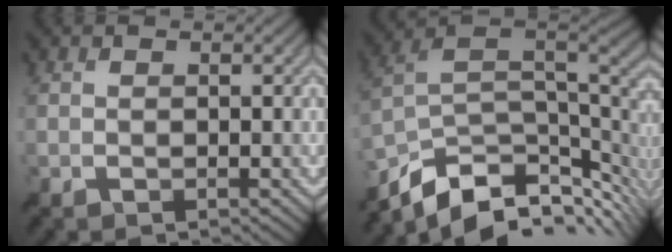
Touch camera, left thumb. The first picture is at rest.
{"total": 11.8, "force": [-6.3, 5.8, 8.2], "torque": [-0.190, -0.019, -0.102]}